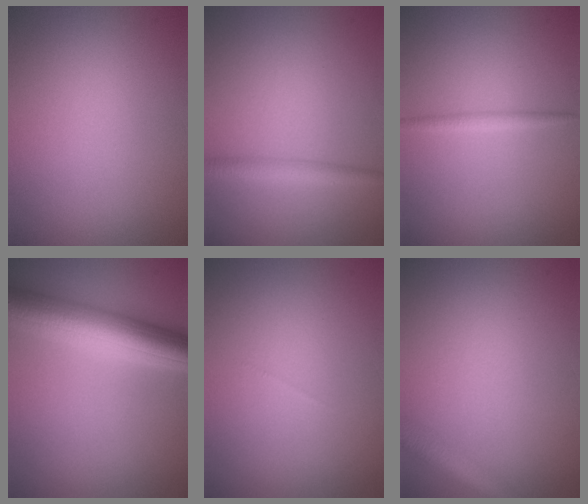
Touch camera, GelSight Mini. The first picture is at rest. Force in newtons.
{"total": 1.9, "press": 1.8, "slide": 0.1}
{"total": 1.1, "press": 1.1, "slide": 0.1}
{"total": 8.0, "press": 8.0, "slide": 0.2}
{"total": 0.0}
{"total": 2.4, "press": 2.4, "slide": 0.1}